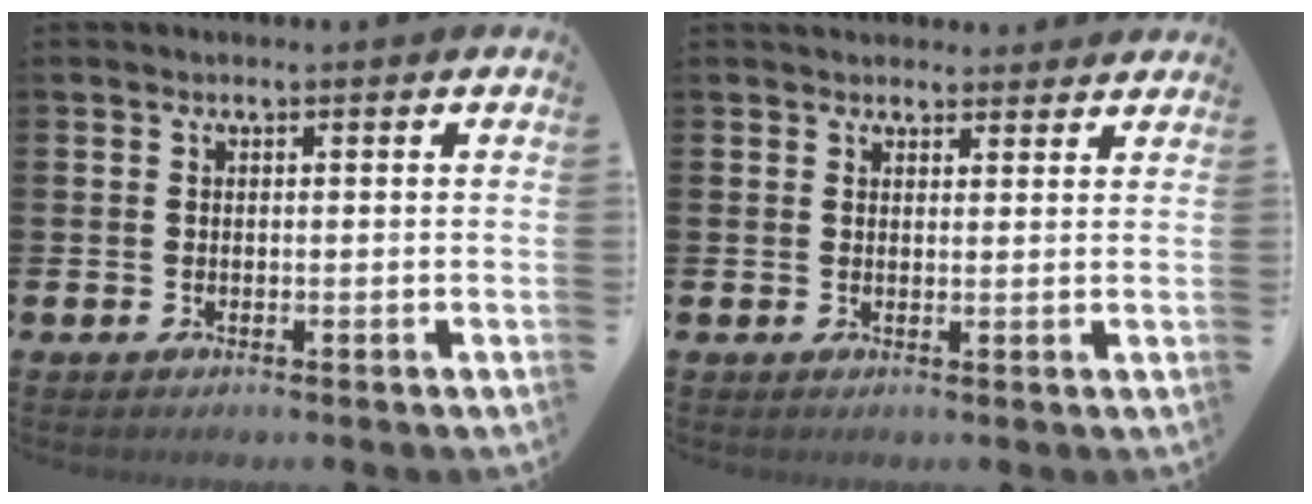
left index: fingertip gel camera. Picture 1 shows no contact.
{"total": 2.6, "force": [2.5, 0.8, -0.1], "torque": [0.009, -0.010, 0.043]}